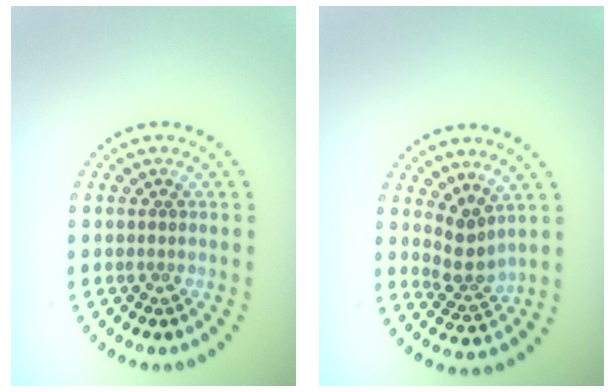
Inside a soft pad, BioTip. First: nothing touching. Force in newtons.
{"total": 2.7, "press": 1.9, "slide": 1.9}